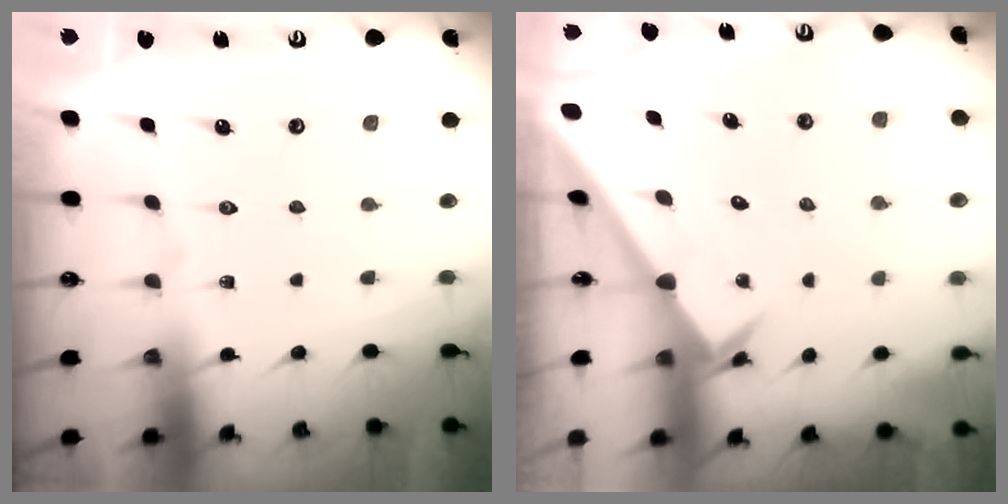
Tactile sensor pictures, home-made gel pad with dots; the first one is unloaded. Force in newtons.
{"total": 2.4, "press": 2.4, "slide": 0.2}